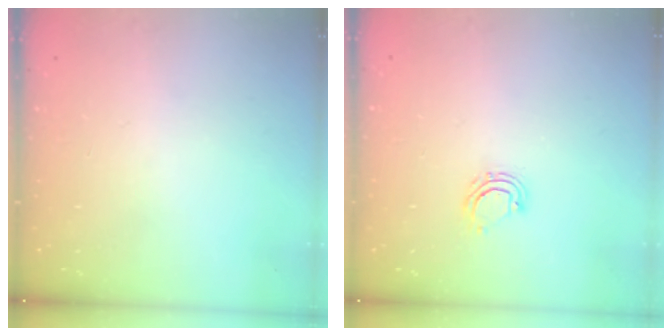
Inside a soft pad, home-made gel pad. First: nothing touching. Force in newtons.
{"total": 4.5, "press": 4.5, "slide": 0.2}